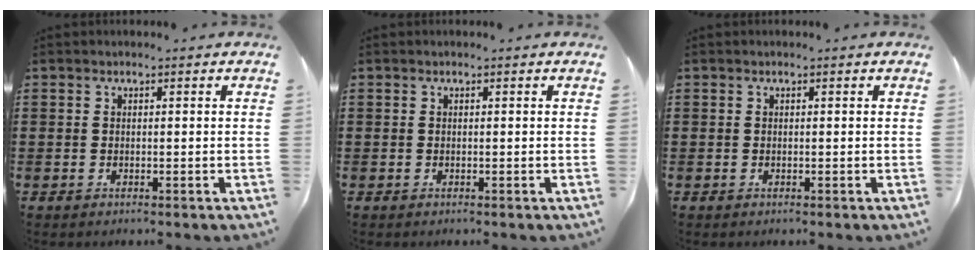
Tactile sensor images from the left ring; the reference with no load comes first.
{"total": 0.0}
{"total": 0.0}